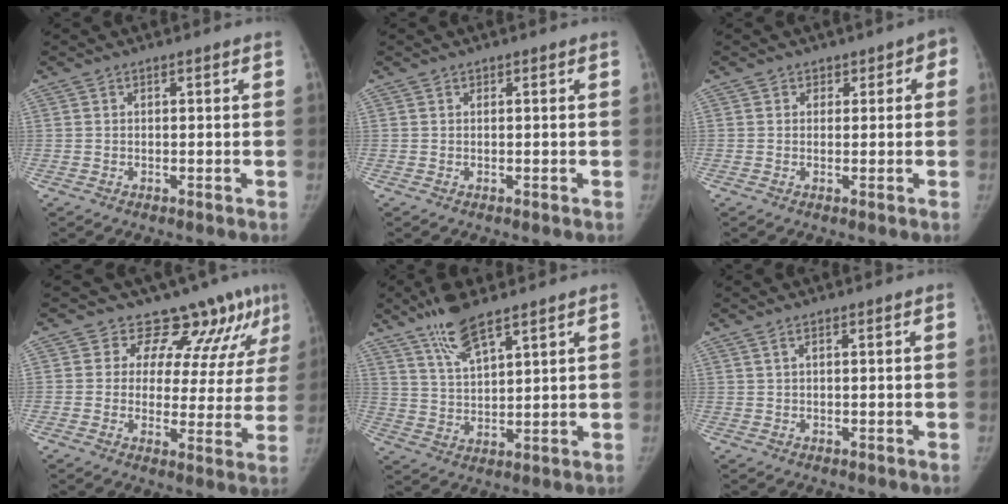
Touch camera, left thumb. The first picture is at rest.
{"total": 0.0}
{"total": 2.2, "force": [0.7, 1.8, 1.0], "torque": [0.014, 0.001, 0.005]}
{"total": 11.4, "force": [9.2, 5.0, 4.7], "torque": [-0.027, -0.057, 0.102]}
{"total": 8.9, "force": [6.5, 2.0, 5.8], "torque": [-0.112, -0.031, 0.134]}
{"total": 0.8, "force": [0.5, 0.0, 0.6], "torque": [-0.017, 0.007, 0.010]}